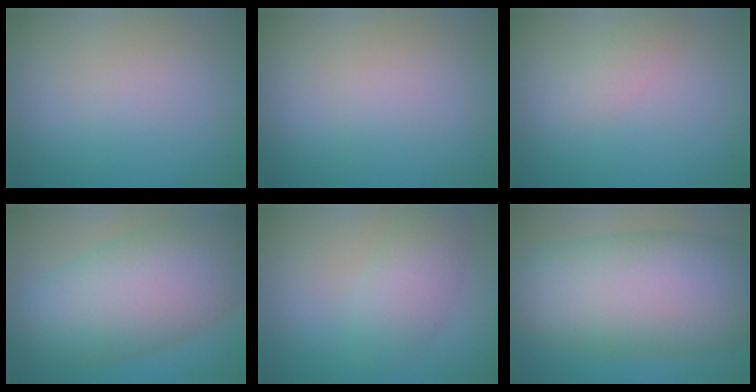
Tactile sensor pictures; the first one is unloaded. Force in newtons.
{"total": 0.0}
{"total": 1.5, "press": 1.5, "slide": 0.1}
{"total": 10.7, "press": 10.7, "slide": 0.5}
{"total": 3.1, "press": 3.1, "slide": 0.1}
{"total": 13.8, "press": 13.8, "slide": 0.4}